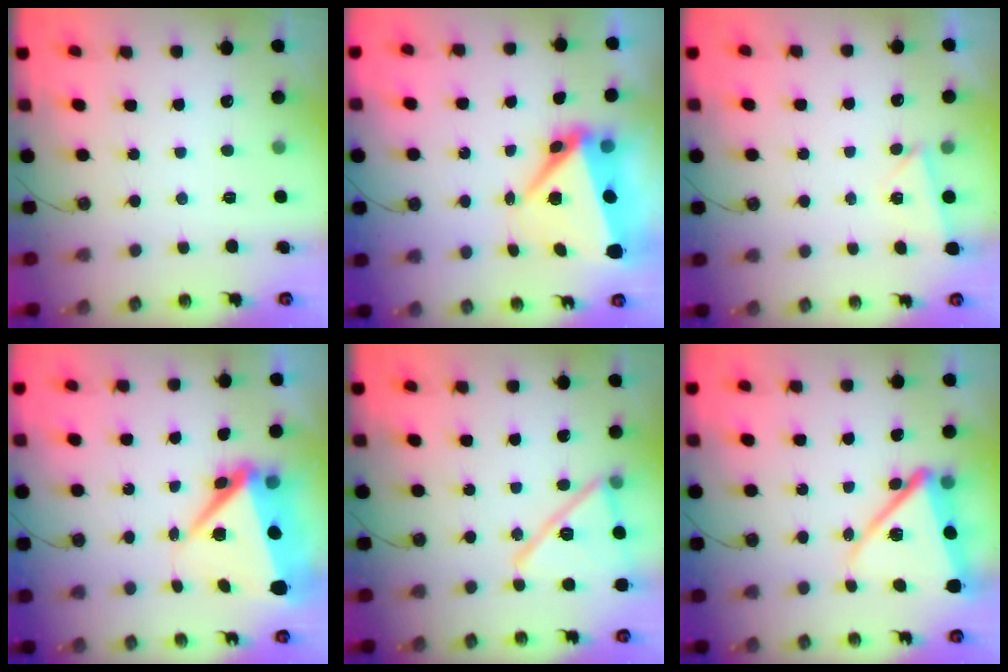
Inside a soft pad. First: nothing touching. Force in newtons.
{"total": 9.9, "press": 9.7, "slide": 1.8}
{"total": 1.8, "press": 1.4, "slide": 1.2}
{"total": 10.8, "press": 10.7, "slide": 1.2}
{"total": 17.8, "press": 17.7, "slide": 2.4}
{"total": 15.2, "press": 15.2, "slide": 1.4}